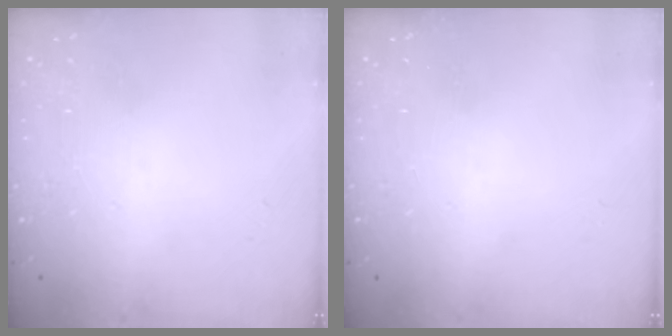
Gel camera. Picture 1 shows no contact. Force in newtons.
{"total": 0.0}